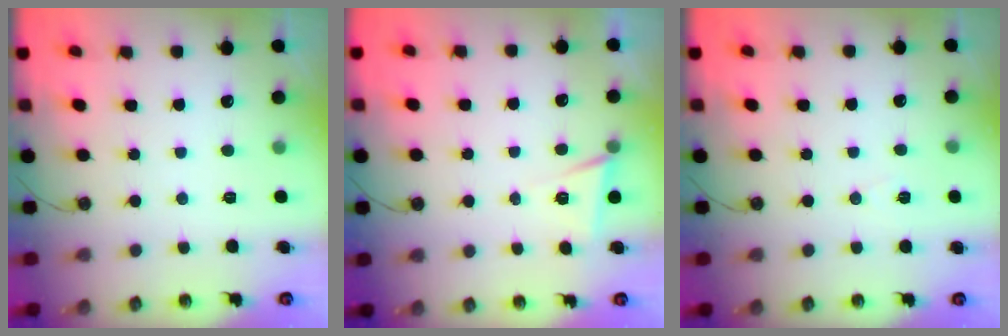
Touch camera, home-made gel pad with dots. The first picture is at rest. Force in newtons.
{"total": 4.7, "press": 2.6, "slide": 3.9}
{"total": 5.7, "press": 3.6, "slide": 4.4}